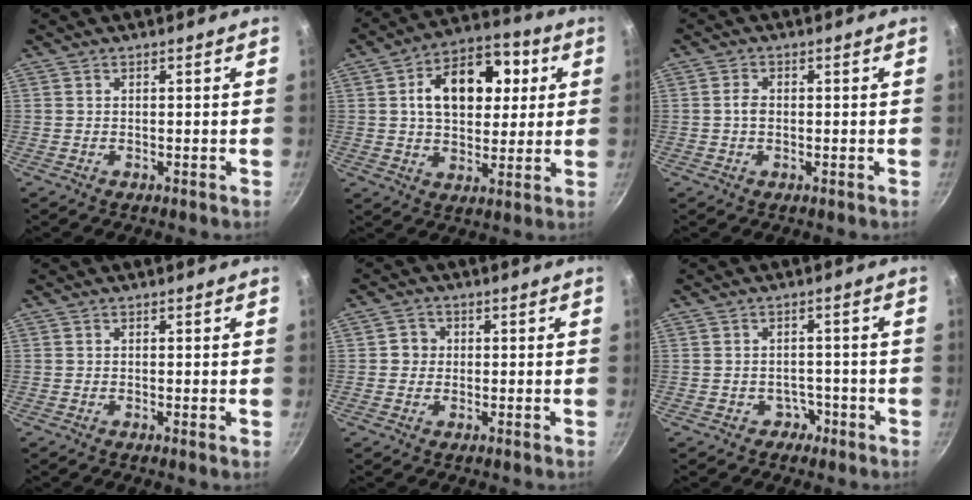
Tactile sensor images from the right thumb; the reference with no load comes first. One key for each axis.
{"total": 16.4, "fx": 4.0, "fy": 10.4, "fz": 12.1, "tx": -0.148, "ty": 0.013, "tz": 0.058}
{"total": 2.3, "fx": -0.1, "fy": 1.7, "fz": 1.6, "tx": -0.027, "ty": 0.005, "tz": -0.004}
{"total": 0.7, "fx": 0.0, "fy": 0.1, "fz": 0.7, "tx": -0.015, "ty": -0.004, "tz": -0.002}
{"total": 2.9, "fx": 0.1, "fy": 2.8, "fz": 0.9, "tx": 0.006, "ty": 0.007, "tz": -0.002}
{"total": 2.6, "fx": -1.4, "fy": 2.2, "fz": 0.5, "tx": 0.011, "ty": 0.016, "tz": -0.022}